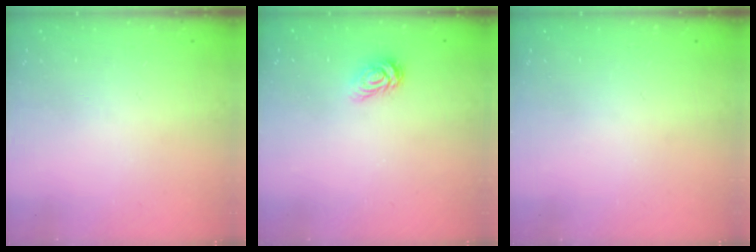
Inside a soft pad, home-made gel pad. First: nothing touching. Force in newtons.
{"total": 3.7, "press": 3.6, "slide": 0.4}
{"total": 0.0}